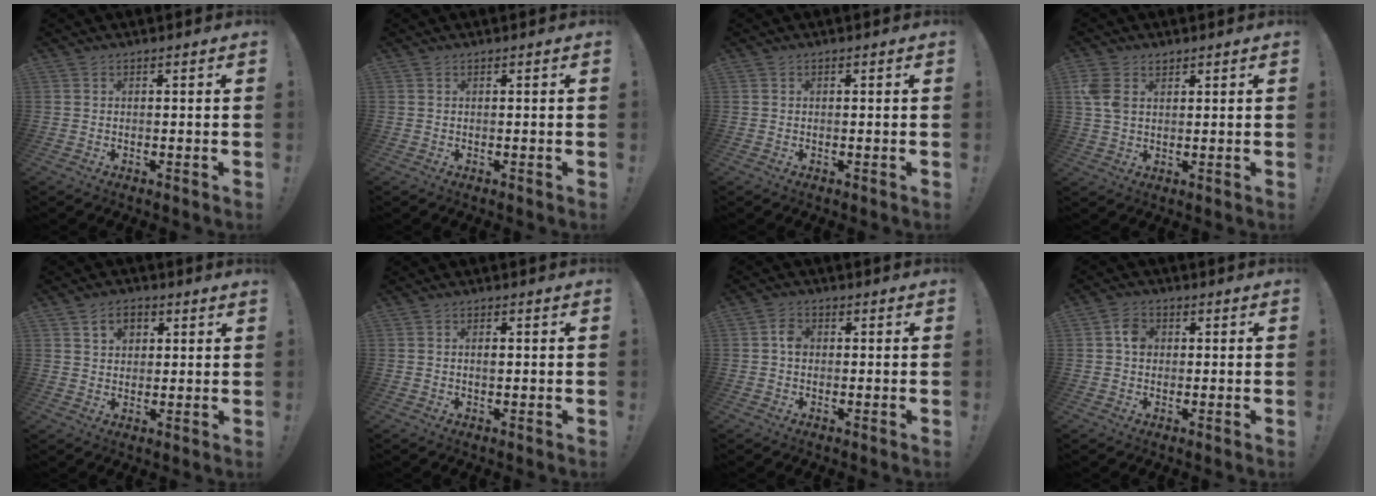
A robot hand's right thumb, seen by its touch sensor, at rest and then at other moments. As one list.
[{"total": 0.0}, {"total": 0.0}, {"total": 5.9, "force": [2.4, 4.1, 3.5], "torque": [-0.057, -0.003, 0.050]}, {"total": 5.7, "force": [2.8, 3.9, 3.0], "torque": [-0.047, -0.005, 0.050]}, {"total": 1.4, "force": [0.0, 0.6, 1.3], "torque": [-0.011, -0.002, -0.004]}, {"total": 3.8, "force": [0.0, 2.8, 2.5], "torque": [-0.034, 0.006, -0.002]}, {"total": 4.9, "force": [0.5, 4.0, 2.9], "torque": [-0.036, 0.006, 0.007]}]